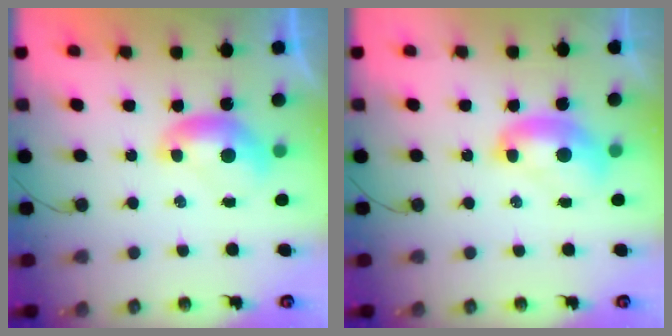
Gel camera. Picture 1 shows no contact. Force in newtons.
{"total": 1.9, "press": 1.9, "slide": 0.1}